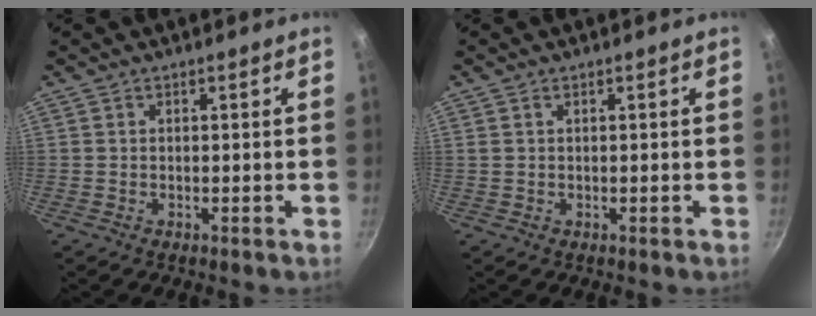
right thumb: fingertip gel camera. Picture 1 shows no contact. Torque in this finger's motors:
{"motor_torque": [-0.06, -0.13, -0.11, -0.07, 0.06]}